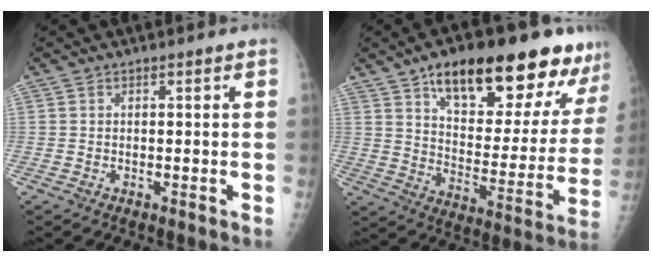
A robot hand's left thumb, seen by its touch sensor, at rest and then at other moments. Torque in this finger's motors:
{"motor_torque": [0.47, 0.58, 1.40, -1.38, 0.13]}